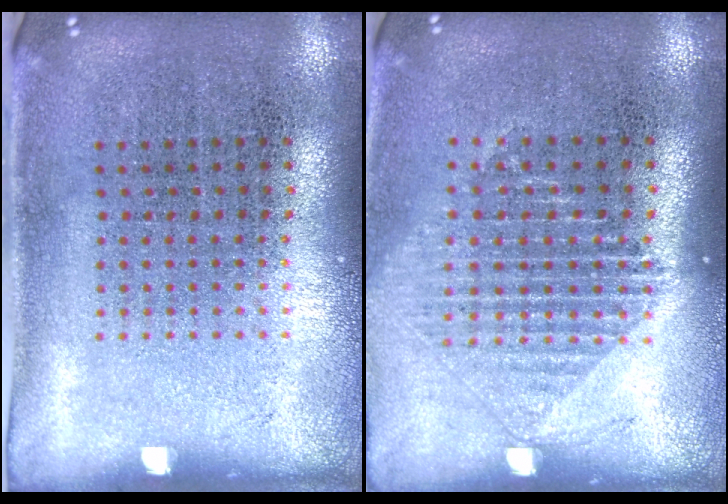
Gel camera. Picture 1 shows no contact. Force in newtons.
{"total": 1.3, "press": 1.2, "slide": 0.5}